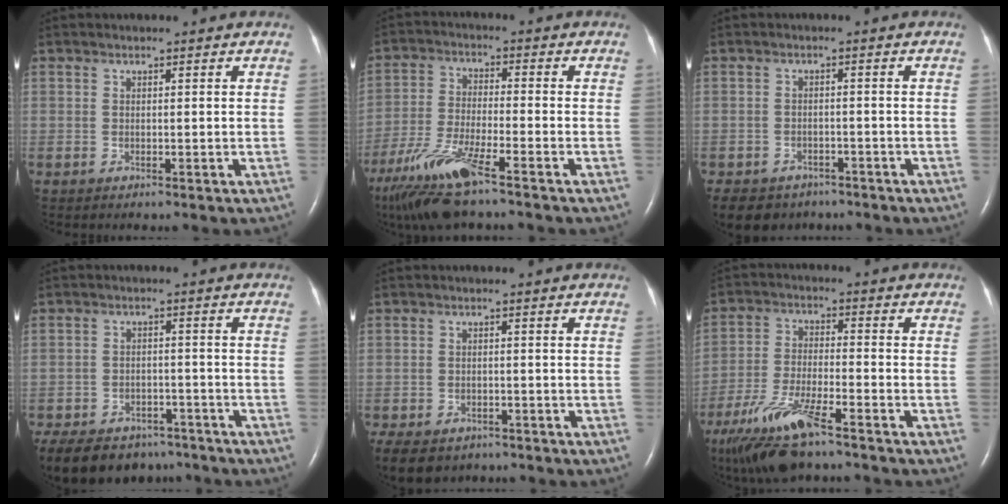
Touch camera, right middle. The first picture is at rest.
{"total": 11.5, "force": [-8.1, 0.9, 8.2], "torque": [-0.170, -0.033, -0.149]}
{"total": 8.1, "force": [-6.1, 4.9, 1.8], "torque": [-0.035, -0.003, -0.084]}
{"total": 17.9, "force": [-13.5, 9.6, 6.6], "torque": [-0.183, -0.013, -0.182]}
{"total": 18.5, "force": [-11.1, 12.8, 7.4], "torque": [-0.254, -0.022, -0.146]}
{"total": 11.8, "force": [-8.4, 1.7, 8.2], "torque": [-0.167, -0.030, -0.150]}